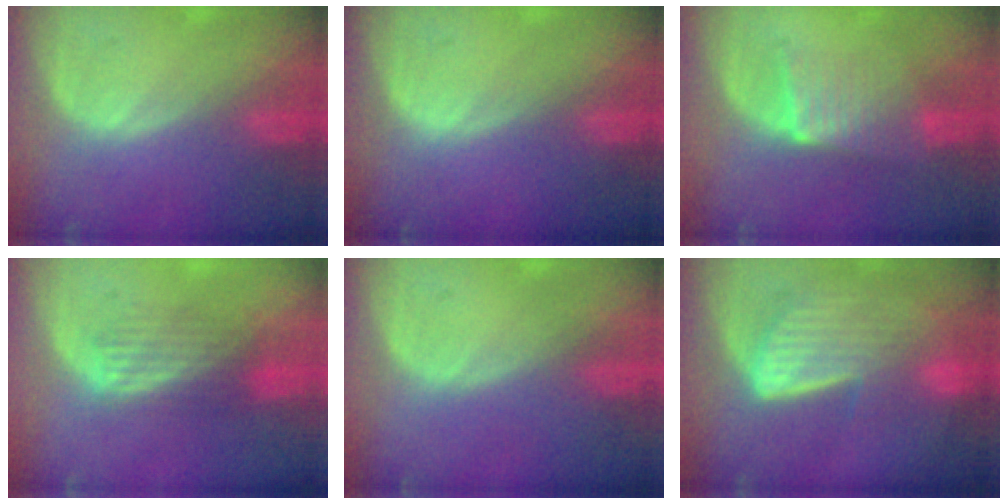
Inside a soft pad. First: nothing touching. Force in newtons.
{"total": 0.0}
{"total": 5.7, "press": 5.4, "slide": 1.9}
{"total": 4.3, "press": 4.3, "slide": 0.2}
{"total": 0.0}
{"total": 7.8, "press": 7.3, "slide": 2.9}